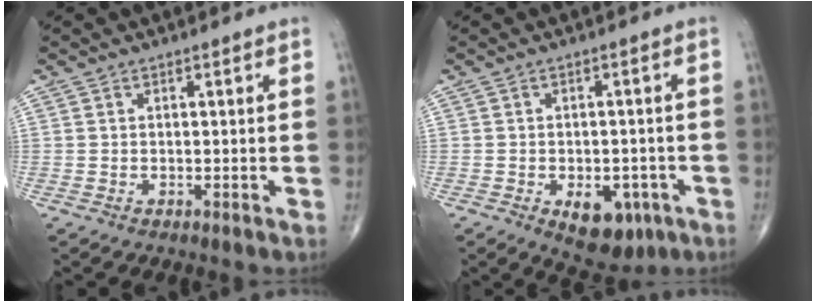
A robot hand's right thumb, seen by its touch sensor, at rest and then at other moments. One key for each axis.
{"total": 8.7, "fx": -3.7, "fy": 5.1, "fz": 6.0, "tx": -0.059, "ty": 0.009, "tz": -0.040}